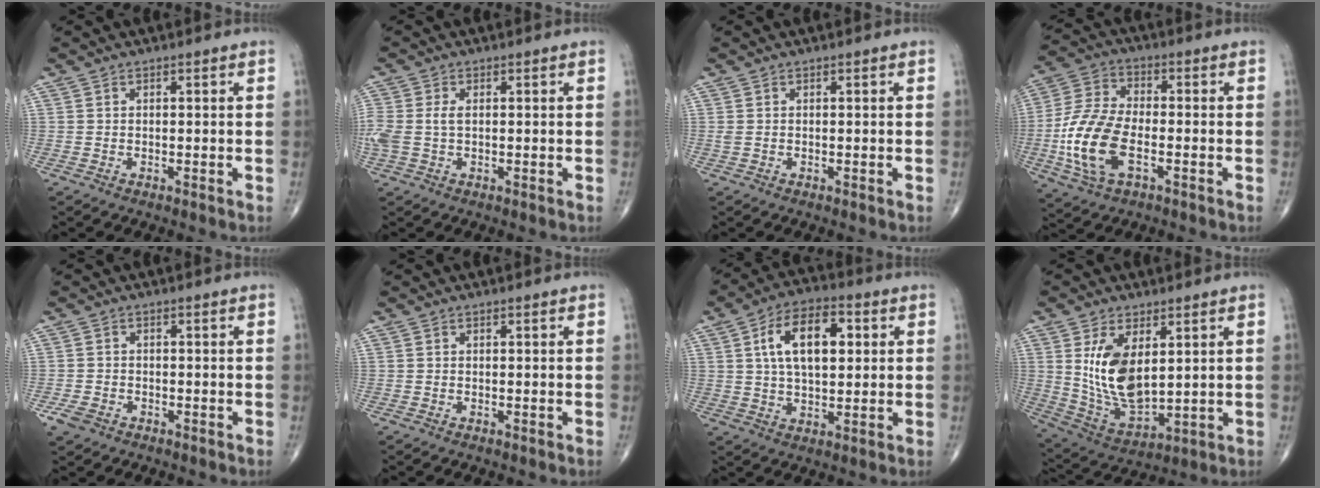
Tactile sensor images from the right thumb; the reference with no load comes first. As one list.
[{"total": 5.0, "force": [0.1, 3.1, 4.0], "torque": [-0.120, 0.013, 0.006]}, {"total": 0.7, "force": [0.1, 0.4, 0.5], "torque": [-0.016, 0.003, 0.005]}, {"total": 14.4, "force": [-3.7, 7.3, 11.8], "torque": [-0.255, 0.014, -0.072]}, {"total": 3.1, "force": [-1.8, 2.1, 1.4], "torque": [-0.032, 0.005, -0.030]}, {"total": 0.0}, {"total": 12.8, "force": [3.0, 6.8, 10.4], "torque": [-0.163, 0.009, 0.046]}, {"total": 13.4, "force": [3.2, 7.0, 11.0], "torque": [-0.192, -0.023, 0.079]}]